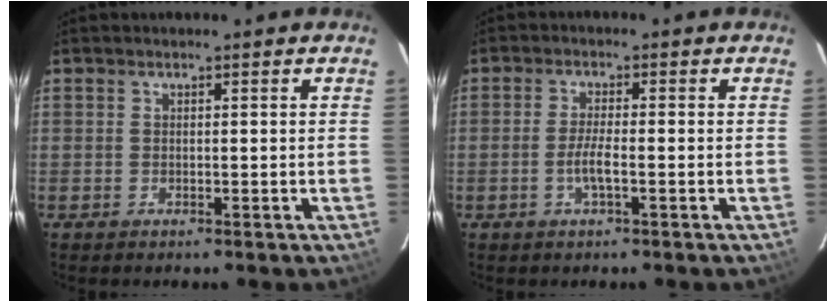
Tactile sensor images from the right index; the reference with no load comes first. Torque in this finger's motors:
{"motor_torque": [0.71, -0.31, 0.27, 0.09]}